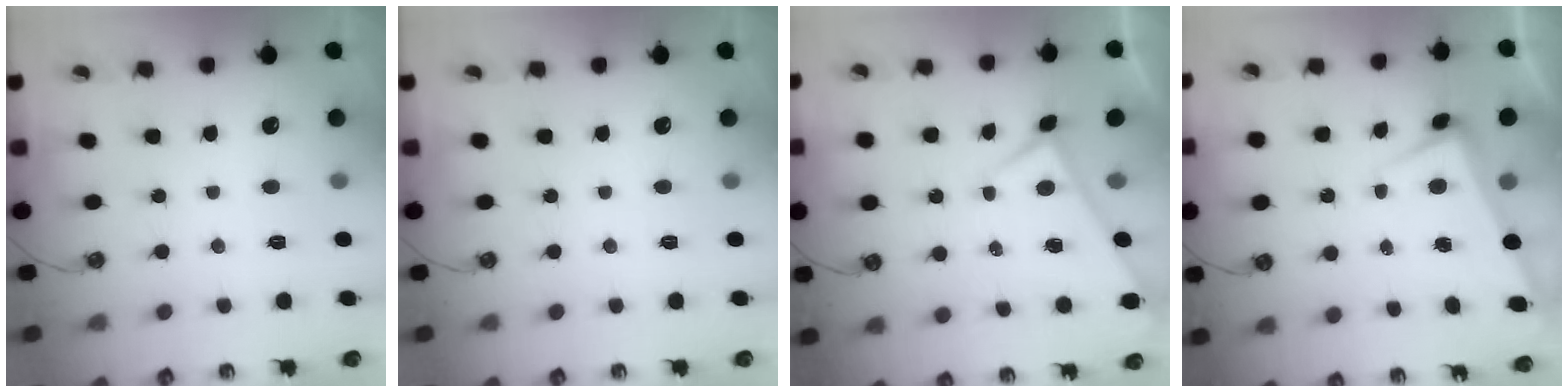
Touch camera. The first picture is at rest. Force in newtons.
{"total": 0.0}
{"total": 0.0}
{"total": 1.9, "press": 1.6, "slide": 1.1}